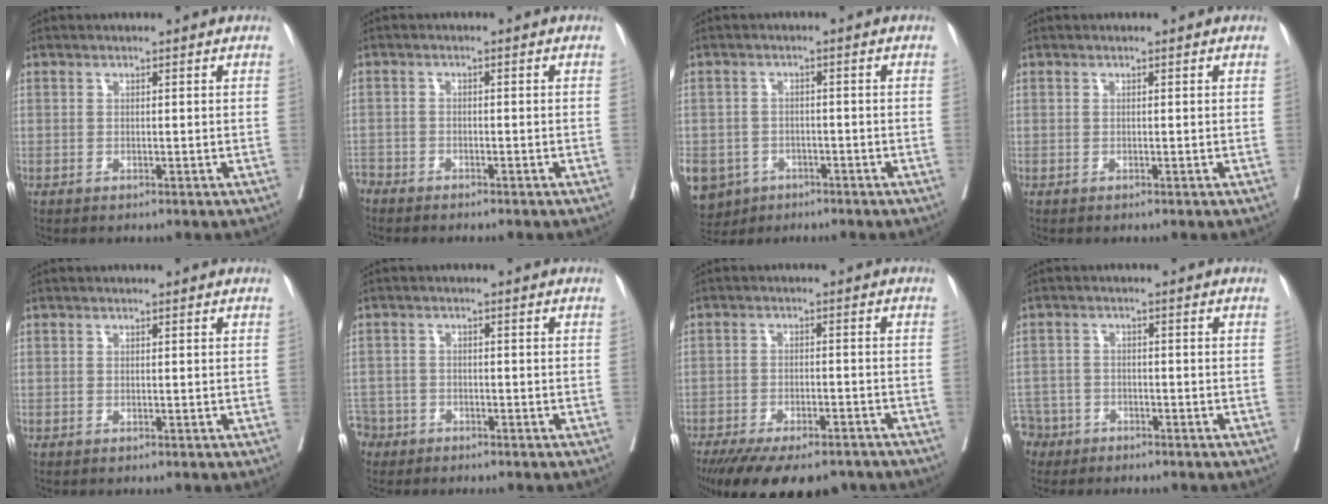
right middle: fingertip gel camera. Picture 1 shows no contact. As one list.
[{"total": 3.2, "force": [-3.1, 0.6, 0.7], "torque": [-0.003, -0.006, -0.058]}, {"total": 11.1, "force": [-5.8, 8.8, 3.6], "torque": [-0.106, -0.005, -0.085]}, {"total": 0.0}, {"total": 0.0}, {"total": 4.3, "force": [-3.2, 2.8, -0.5], "torque": [0.007, 0.004, -0.069]}, {"total": 18.4, "force": [-14.6, 5.8, 9.6], "torque": [-0.181, -0.028, -0.203]}, {"total": 5.6, "force": [-4.1, 3.8, -0.4], "torque": [0.001, 0.001, -0.082]}]